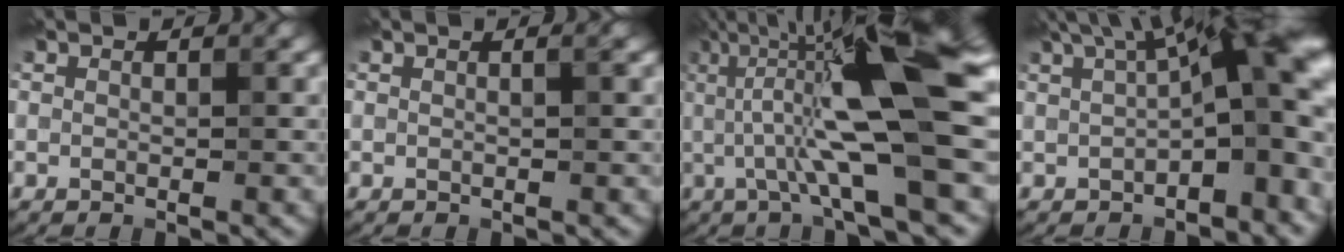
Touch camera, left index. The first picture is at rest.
{"total": 1.1, "force": [0.2, 0.4, 1.0], "torque": [-0.011, 0.002, -0.005]}
{"total": 12.8, "force": [1.6, 2.4, 12.5], "torque": [-0.194, 0.014, 0.026]}
{"total": 11.8, "force": [1.5, 3.7, 11.1], "torque": [-0.129, 0.026, 0.015]}